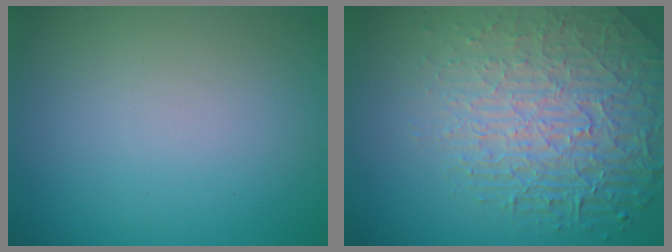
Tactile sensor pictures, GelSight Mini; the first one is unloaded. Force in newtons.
{"total": 8.3, "press": 5.7, "slide": 6.1}